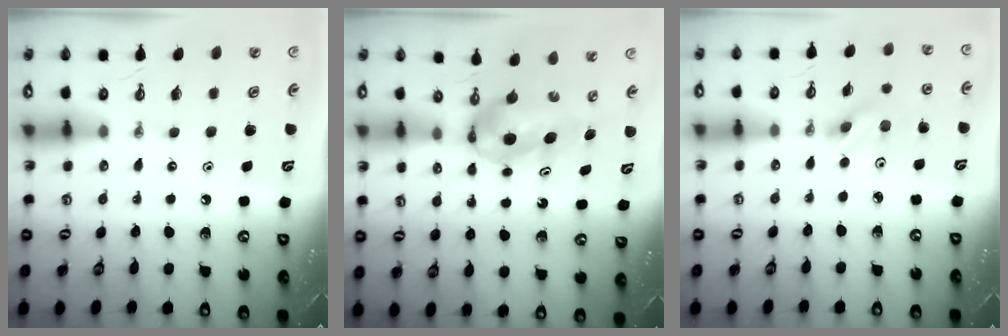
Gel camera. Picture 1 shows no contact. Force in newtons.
{"total": 5.7, "press": 5.4, "slide": 1.9}
{"total": 2.9, "press": 2.8, "slide": 0.7}